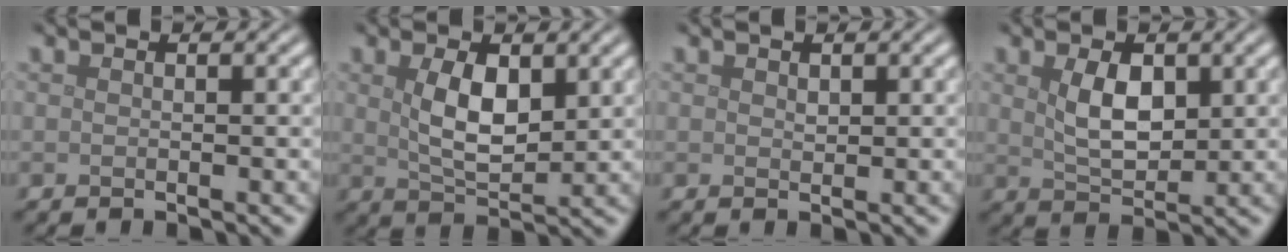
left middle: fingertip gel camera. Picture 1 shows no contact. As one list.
[{"total": 4.3, "force": [1.2, 2.1, 3.5], "torque": [-0.073, -0.003, 0.026]}, {"total": 0.6, "force": [0.4, 0.3, 0.3], "torque": [-0.006, -0.002, 0.008]}, {"total": 3.7, "force": [1.0, 2.0, 2.9], "torque": [-0.060, -0.002, 0.024]}]